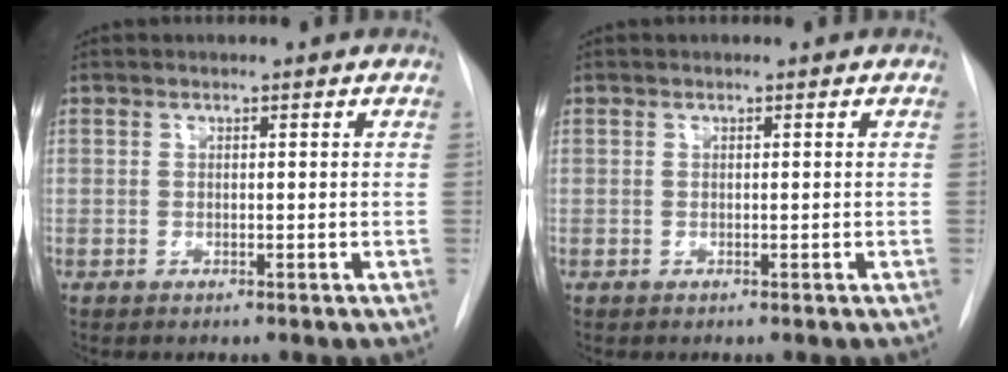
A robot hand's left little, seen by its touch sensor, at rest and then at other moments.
{"total": 0.0}